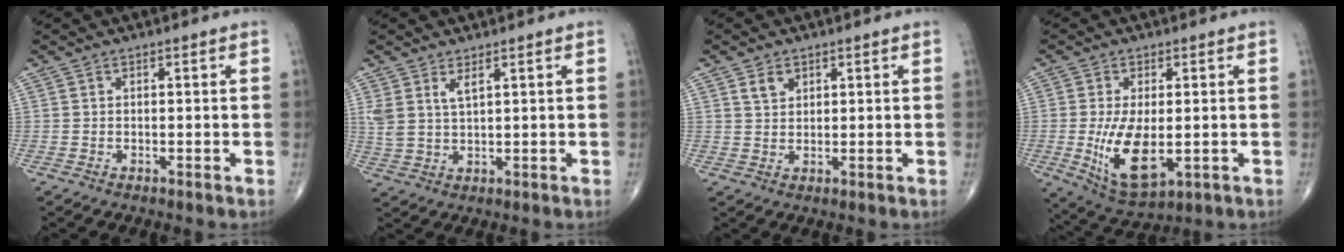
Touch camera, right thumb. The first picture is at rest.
{"total": 4.1, "force": [2.2, 1.5, 3.1], "torque": [-0.069, -0.009, 0.052]}
{"total": 2.8, "force": [1.6, 1.9, 1.4], "torque": [-0.015, -0.008, 0.031]}
{"total": 11.1, "force": [-1.5, 5.2, 9.7], "torque": [-0.176, -0.022, -0.010]}